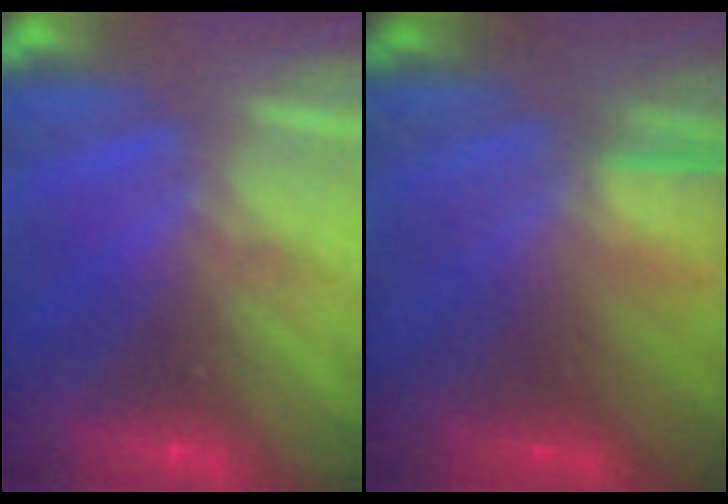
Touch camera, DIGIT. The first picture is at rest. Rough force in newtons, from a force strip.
{"total": 1.4}